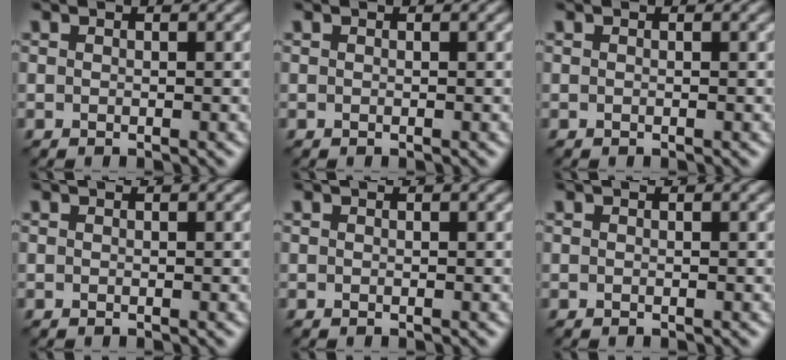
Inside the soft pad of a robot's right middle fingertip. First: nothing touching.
{"total": 0.0}
{"total": 0.0}
{"total": 0.0}
{"total": 0.0}
{"total": 0.0}